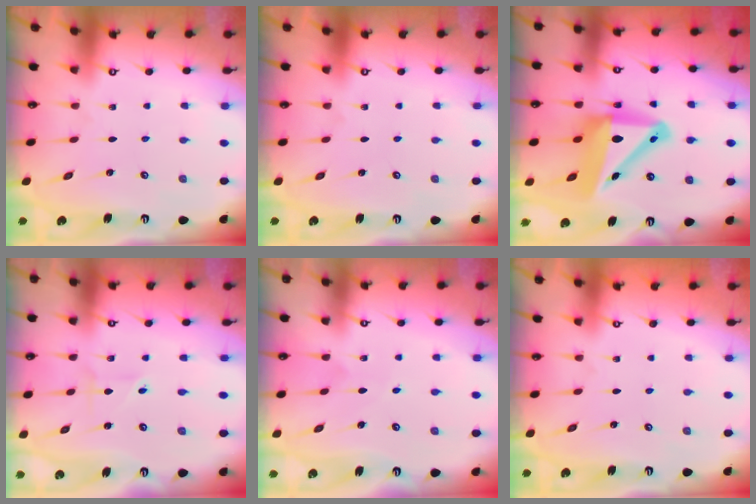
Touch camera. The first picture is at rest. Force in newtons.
{"total": 0.0}
{"total": 15.2, "press": 14.9, "slide": 3.2}
{"total": 2.0, "press": 1.9, "slide": 0.5}
{"total": 4.4, "press": 4.4, "slide": 0.5}
{"total": 0.0}